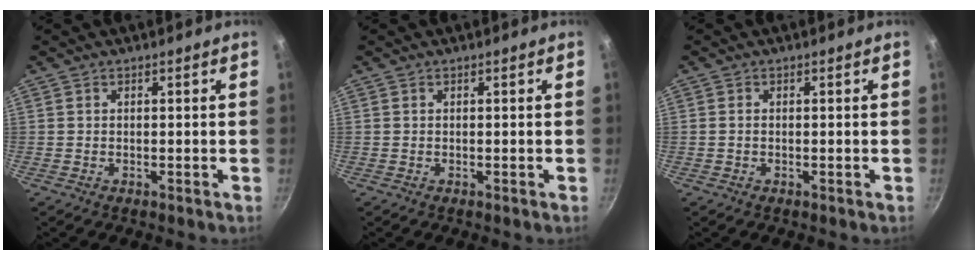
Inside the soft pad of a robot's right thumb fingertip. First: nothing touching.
{"total": 0.0}
{"total": 0.7, "force": [-0.1, 0.5, 0.4], "torque": [-0.009, 0.003, -0.003]}